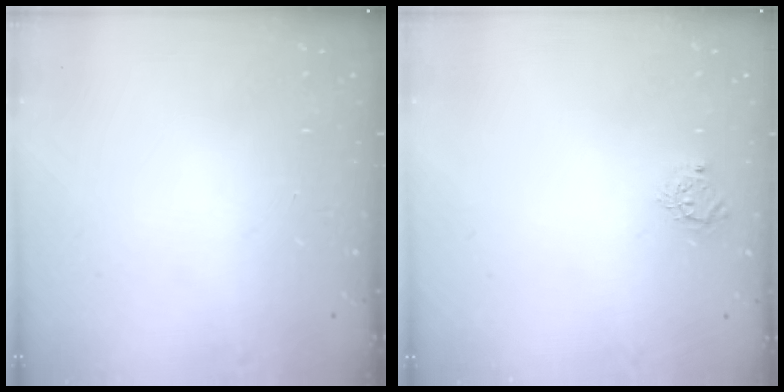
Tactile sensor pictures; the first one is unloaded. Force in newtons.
{"total": 5.2, "press": 5.2, "slide": 0.2}